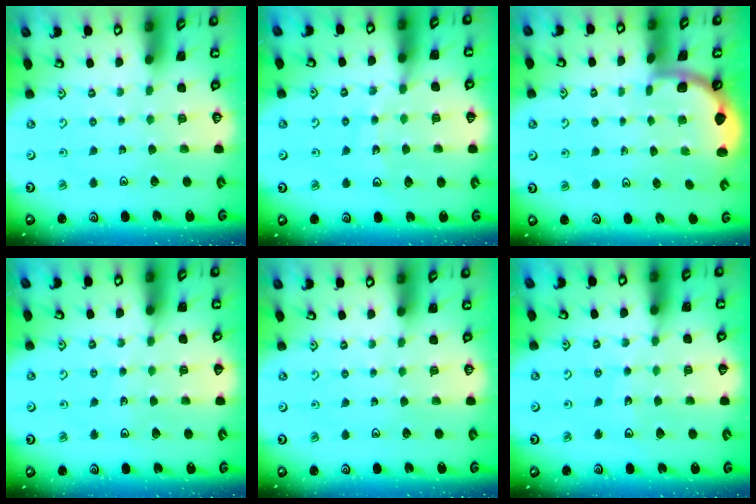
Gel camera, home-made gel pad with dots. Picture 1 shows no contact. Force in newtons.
{"total": 12.0, "press": 11.7, "slide": 2.7}
{"total": 1.8, "press": 1.8, "slide": 0.1}
{"total": 3.0, "press": 3.0, "slide": 0.3}
{"total": 0.0}
{"total": 4.3, "press": 3.7, "slide": 2.0}